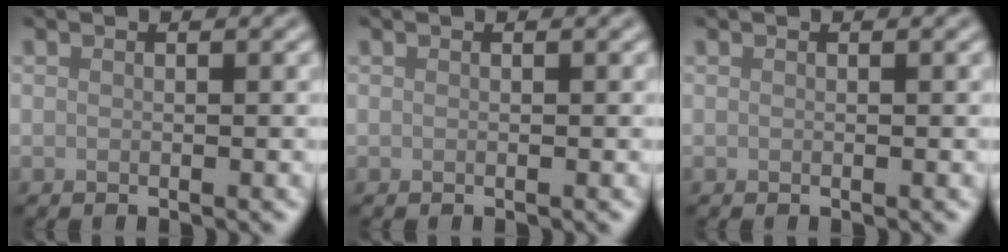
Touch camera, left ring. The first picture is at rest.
{"total": 0.0}
{"total": 0.0}